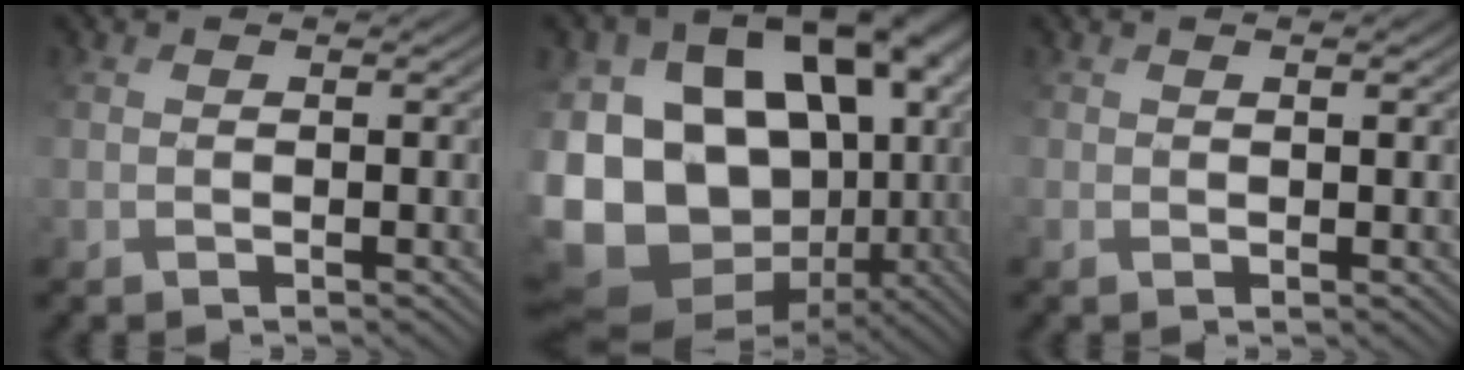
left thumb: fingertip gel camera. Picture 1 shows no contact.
{"total": 20.6, "force": [-1.2, 15.9, 13.1], "torque": [-0.264, -0.012, 0.000]}
{"total": 2.0, "force": [0.3, 0.4, 1.9], "torque": [-0.033, 0.000, 0.004]}